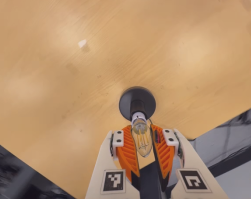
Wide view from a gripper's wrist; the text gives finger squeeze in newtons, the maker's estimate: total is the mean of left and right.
{"total": 22.7, "left": 24.5, "right": 20.8}